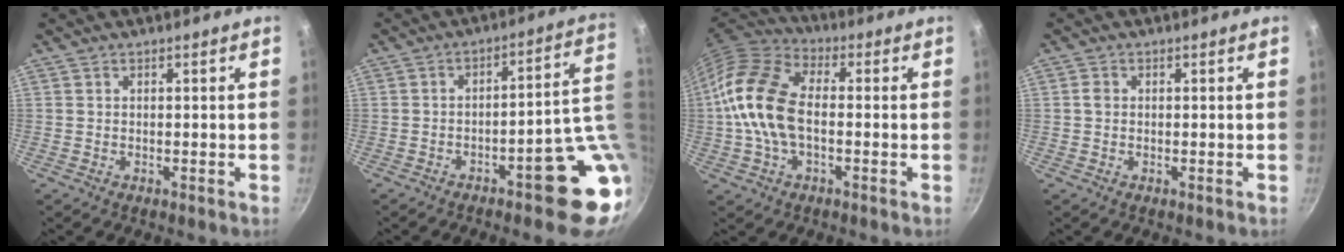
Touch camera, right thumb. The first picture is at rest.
{"total": 15.3, "force": [-2.0, 5.4, 14.1], "torque": [-0.128, 0.012, -0.018]}
{"total": 14.9, "force": [-1.0, 9.0, 11.8], "torque": [-0.217, 0.033, -0.038]}
{"total": 1.2, "force": [0.0, 1.0, 0.7], "torque": [-0.011, 0.006, -0.002]}